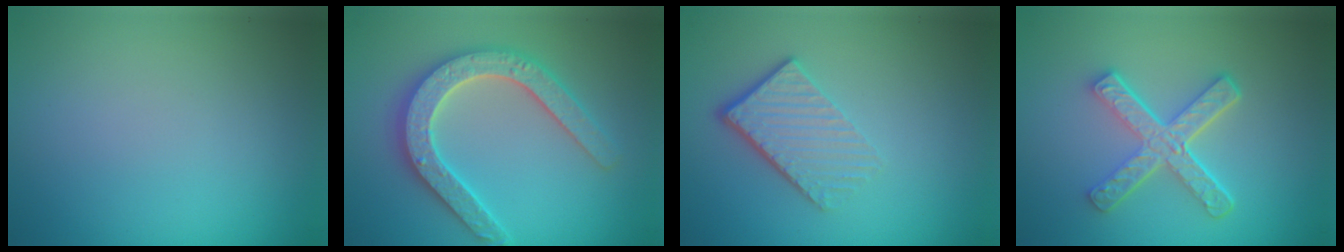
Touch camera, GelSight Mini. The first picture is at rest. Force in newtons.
{"total": 5.3, "press": 5.2, "slide": 0.9}
{"total": 4.3, "press": 2.9, "slide": 3.2}
{"total": 5.2, "press": 3.9, "slide": 3.5}